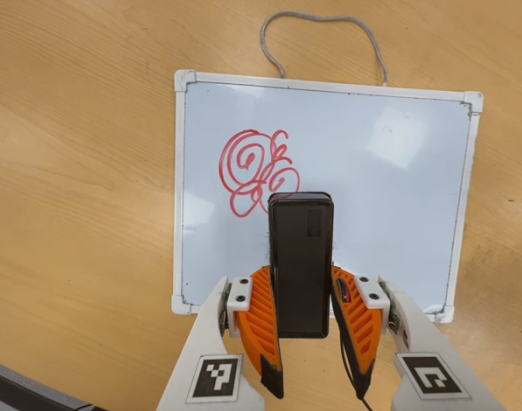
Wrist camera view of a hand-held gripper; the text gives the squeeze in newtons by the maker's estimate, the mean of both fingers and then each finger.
{"total": 4.9, "left": 3.5, "right": 6.2}